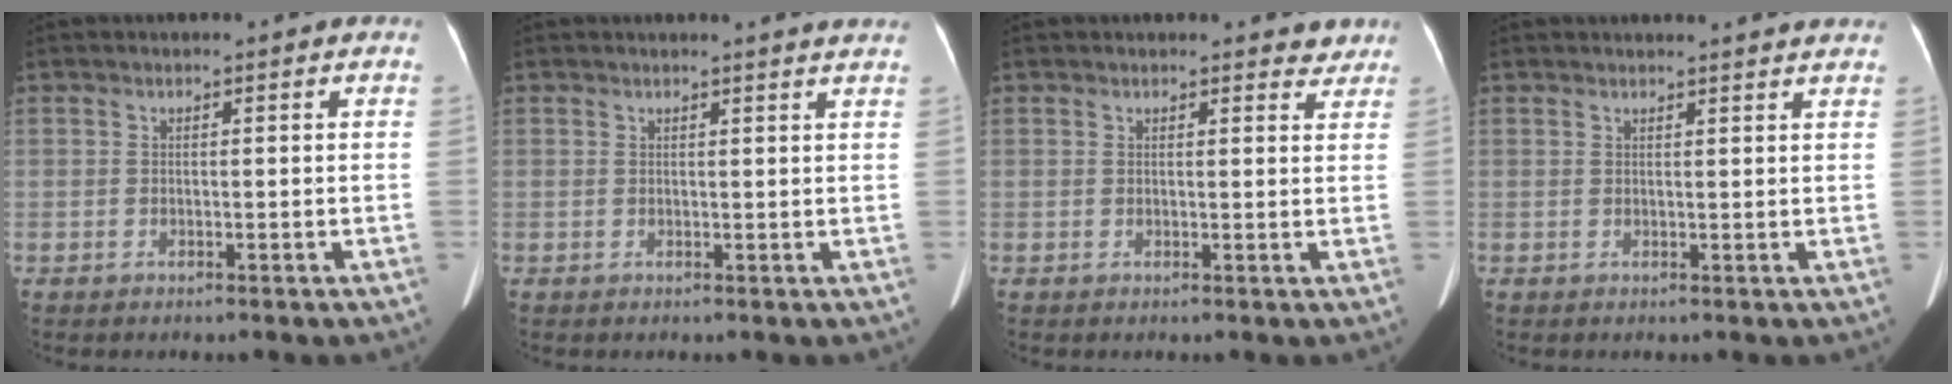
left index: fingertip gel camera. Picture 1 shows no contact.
{"total": 3.9, "force": [3.7, -0.4, 1.1], "torque": [-0.015, -0.006, 0.024]}
{"total": 3.0, "force": [2.7, 1.2, 0.3], "torque": [0.012, -0.010, 0.016]}
{"total": 7.2, "force": [7.0, 0.2, 1.7], "torque": [-0.017, 0.010, 0.062]}